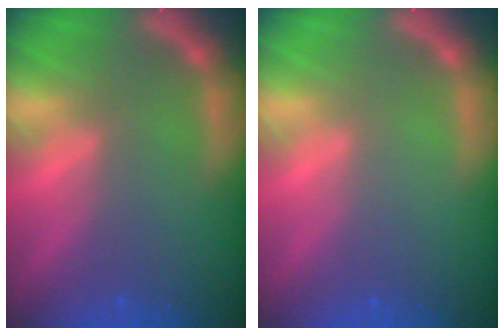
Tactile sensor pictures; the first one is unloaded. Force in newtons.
{"total": 0.0}